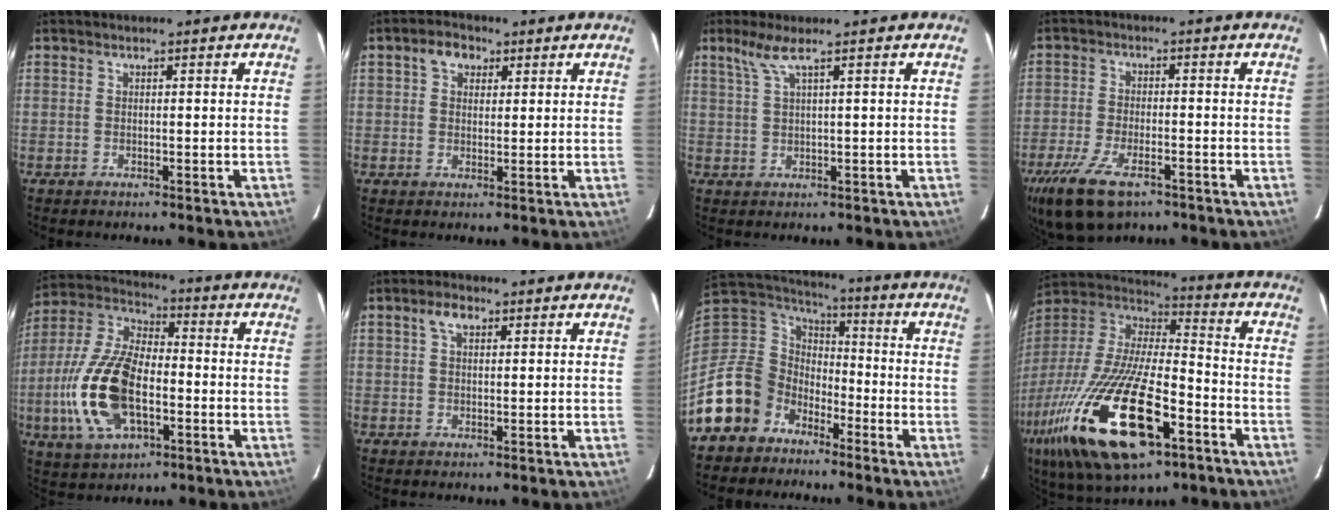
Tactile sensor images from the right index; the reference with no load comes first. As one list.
[{"total": 4.1, "force": [1.7, 3.2, 2.0], "torque": [-0.028, 0.017, 0.029]}, {"total": 3.0, "force": [1.7, -0.6, 2.4], "torque": [-0.050, -0.002, 0.040]}, {"total": 13.3, "force": [-8.5, 5.9, 8.4], "torque": [-0.199, -0.035, -0.150]}, {"total": 18.3, "force": [-4.7, 9.2, 15.1], "torque": [-0.333, -0.004, -0.086]}, {"total": 2.9, "force": [1.3, 1.7, 2.0], "torque": [-0.037, 0.010, 0.024]}, {"total": 13.6, "force": [-8.4, 10.5, 2.5], "torque": [-0.083, 0.027, -0.156]}, {"total": 32.6, "force": [-15.3, 12.4, 26.0], "torque": [-0.523, -0.066, -0.268]}]